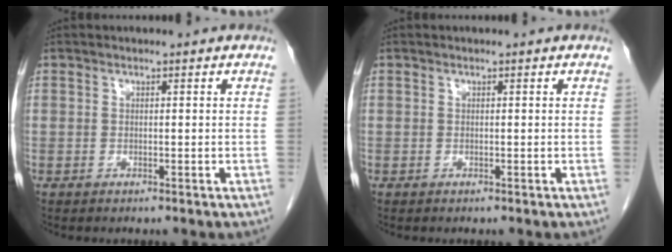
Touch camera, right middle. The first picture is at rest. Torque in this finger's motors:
{"motor_torque": [0.00, 0.00, 0.00, 0.00]}